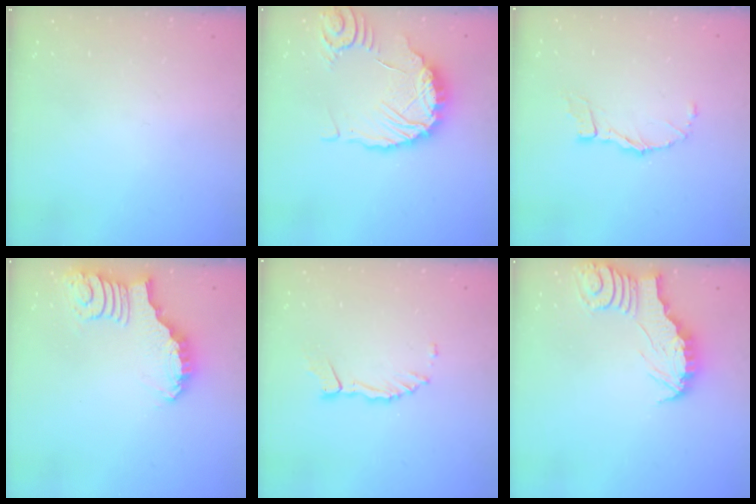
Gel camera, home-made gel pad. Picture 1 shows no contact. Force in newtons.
{"total": 8.2, "press": 8.2, "slide": 1.1}
{"total": 5.3, "press": 5.3, "slide": 0.3}
{"total": 2.6, "press": 2.5, "slide": 0.5}
{"total": 3.8, "press": 3.7, "slide": 0.4}
{"total": 2.9, "press": 2.9, "slide": 0.3}